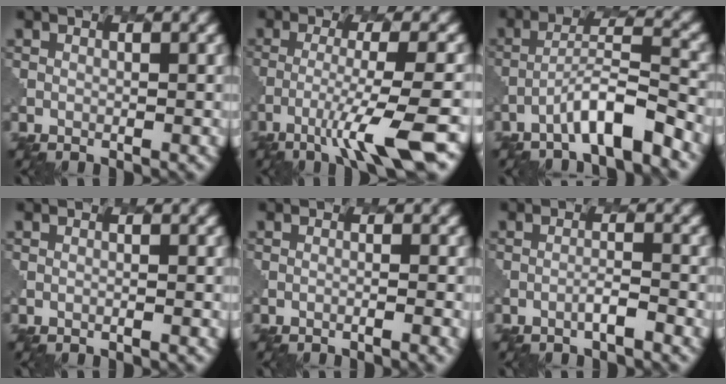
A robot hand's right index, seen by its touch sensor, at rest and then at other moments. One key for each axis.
{"total": 7.8, "fx": -4.4, "fy": 0.9, "fz": 6.4, "tx": -0.100, "ty": -0.003, "tz": -0.077}
{"total": 4.8, "fx": -3.3, "fy": 0.4, "fz": 3.4, "tx": -0.058, "ty": 0.015, "tz": -0.062}
{"total": 0.0}
{"total": 1.8, "fx": -0.9, "fy": 0.4, "fz": 1.5, "tx": -0.013, "ty": 0.004, "tz": -0.023}
{"total": 1.3, "fx": -0.9, "fy": 0.1, "fz": 0.9, "tx": -0.012, "ty": 0.009, "tz": -0.019}